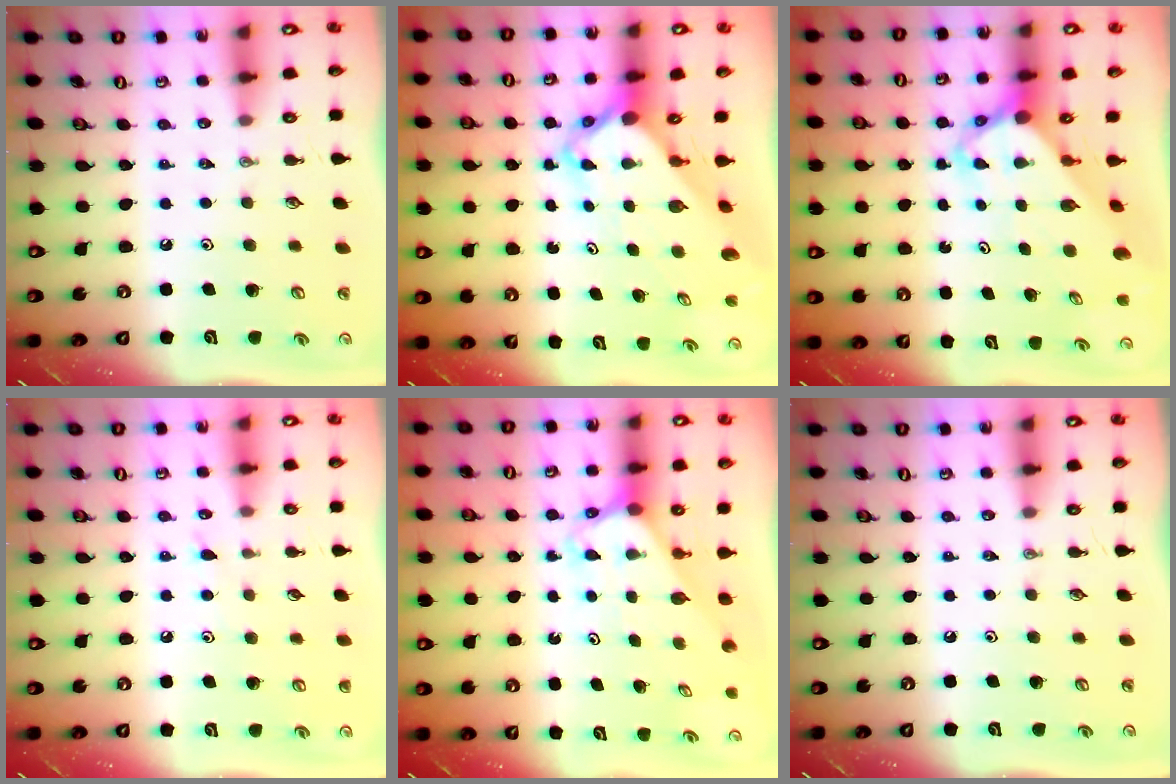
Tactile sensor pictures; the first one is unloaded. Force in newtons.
{"total": 5.1, "press": 5.1, "slide": 0.3}
{"total": 3.7, "press": 3.7, "slide": 0.4}
{"total": 6.0, "press": 6.0, "slide": 0.6}
{"total": 2.5, "press": 2.5, "slide": 0.2}
{"total": 0.0}